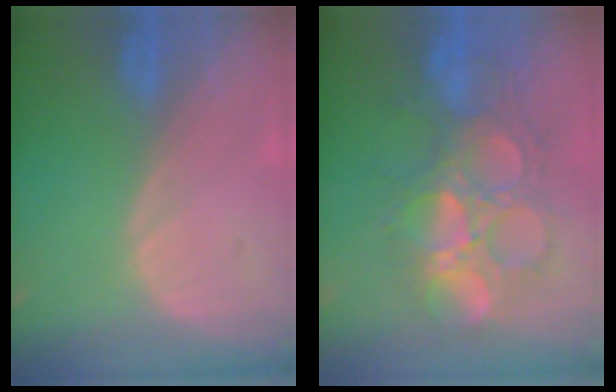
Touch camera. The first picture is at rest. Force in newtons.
{"total": 10.6, "press": 10.5, "slide": 0.7}